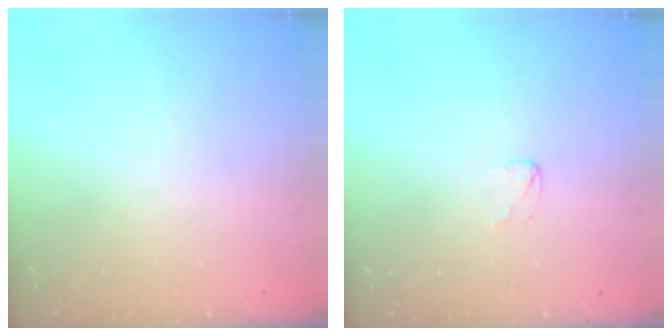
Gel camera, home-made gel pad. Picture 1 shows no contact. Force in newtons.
{"total": 2.4, "press": 2.4, "slide": 0.2}